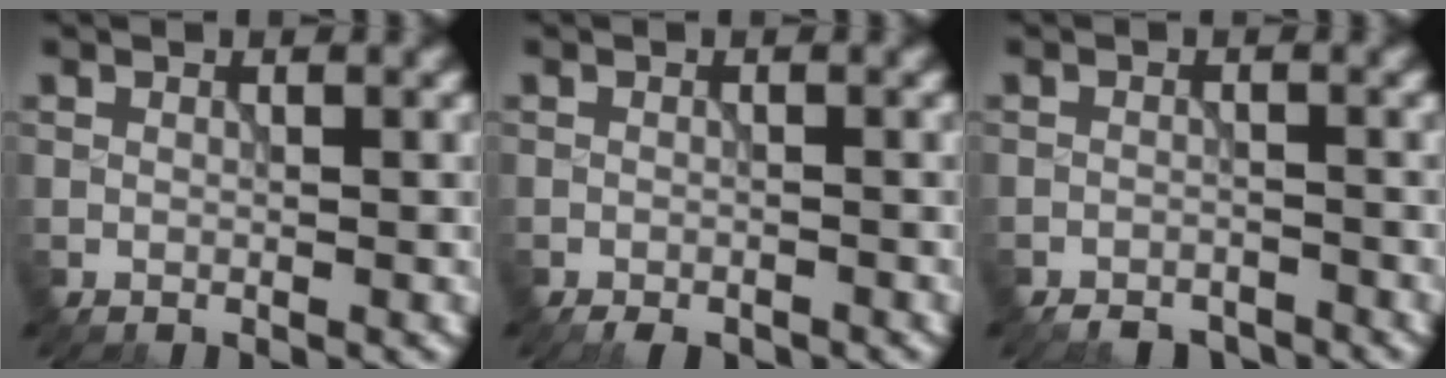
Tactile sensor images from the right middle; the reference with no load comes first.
{"total": 2.2, "force": [-2.0, 0.7, 0.8], "torque": [-0.014, -0.006, -0.031]}
{"total": 3.0, "force": [-2.8, 0.9, 0.7], "torque": [-0.009, -0.003, -0.047]}